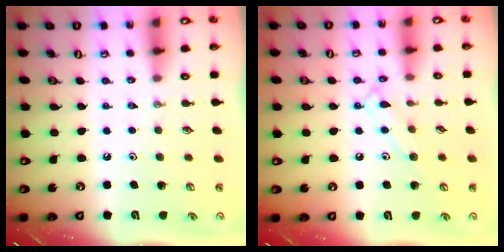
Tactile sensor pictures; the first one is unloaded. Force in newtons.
{"total": 9.5, "press": 9.5, "slide": 0.8}